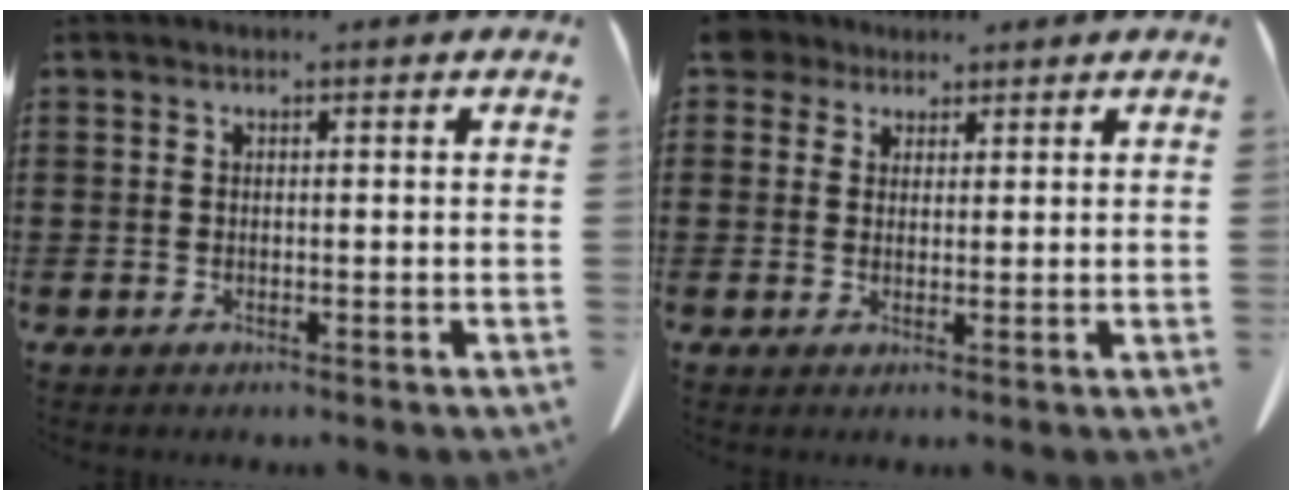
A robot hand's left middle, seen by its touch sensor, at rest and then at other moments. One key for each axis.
{"total": 3.2, "fx": 2.4, "fy": 2.0, "fz": 0.7, "tx": -0.018, "ty": 0.007, "tz": 0.045}